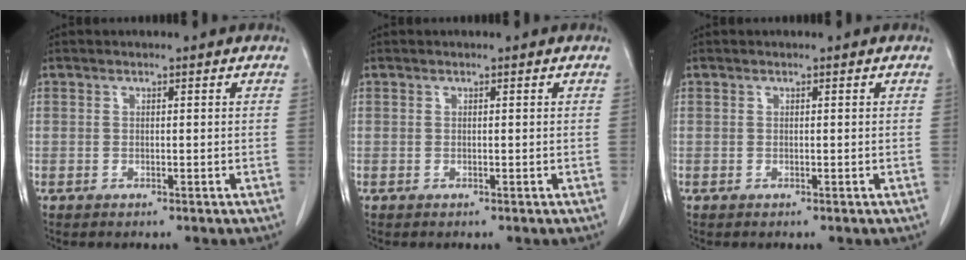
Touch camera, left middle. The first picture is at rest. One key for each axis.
{"total": 0.0}
{"total": 0.0}